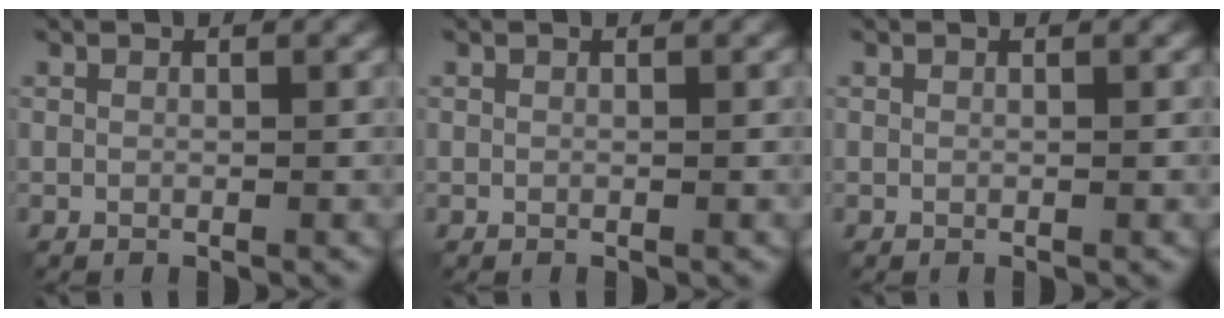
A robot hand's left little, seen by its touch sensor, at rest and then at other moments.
{"total": 0.0}
{"total": 0.0}